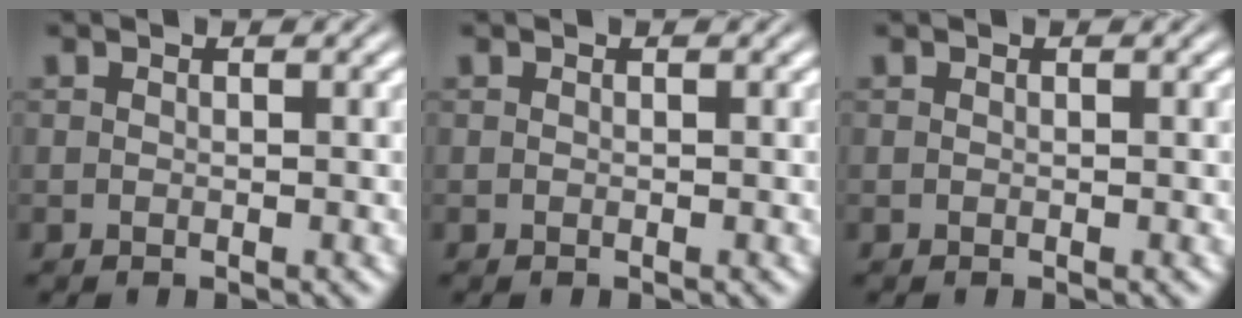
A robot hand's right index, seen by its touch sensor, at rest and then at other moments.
{"total": 0.0}
{"total": 0.0}